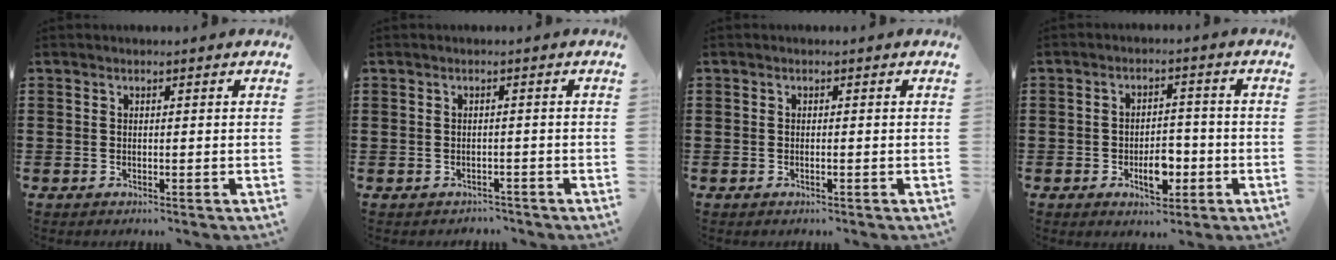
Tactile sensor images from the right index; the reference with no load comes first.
{"total": 1.2, "force": [-1.1, 0.6, -0.1], "torque": [-0.003, 0.003, -0.026]}
{"total": 0.5, "force": [-0.2, 0.0, 0.5], "torque": [-0.008, -0.002, -0.004]}
{"total": 5.8, "force": [-2.2, 2.9, 4.5], "torque": [-0.064, 0.007, -0.039]}